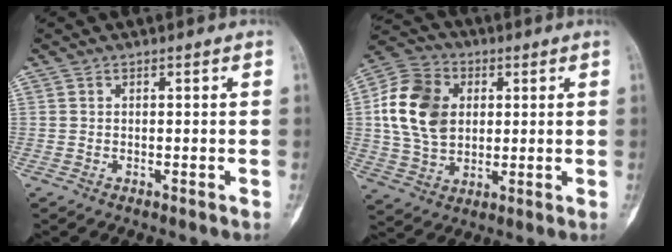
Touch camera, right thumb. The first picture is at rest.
{"total": 15.0, "force": [2.4, 11.2, 9.6], "torque": [-0.165, 0.007, 0.041]}